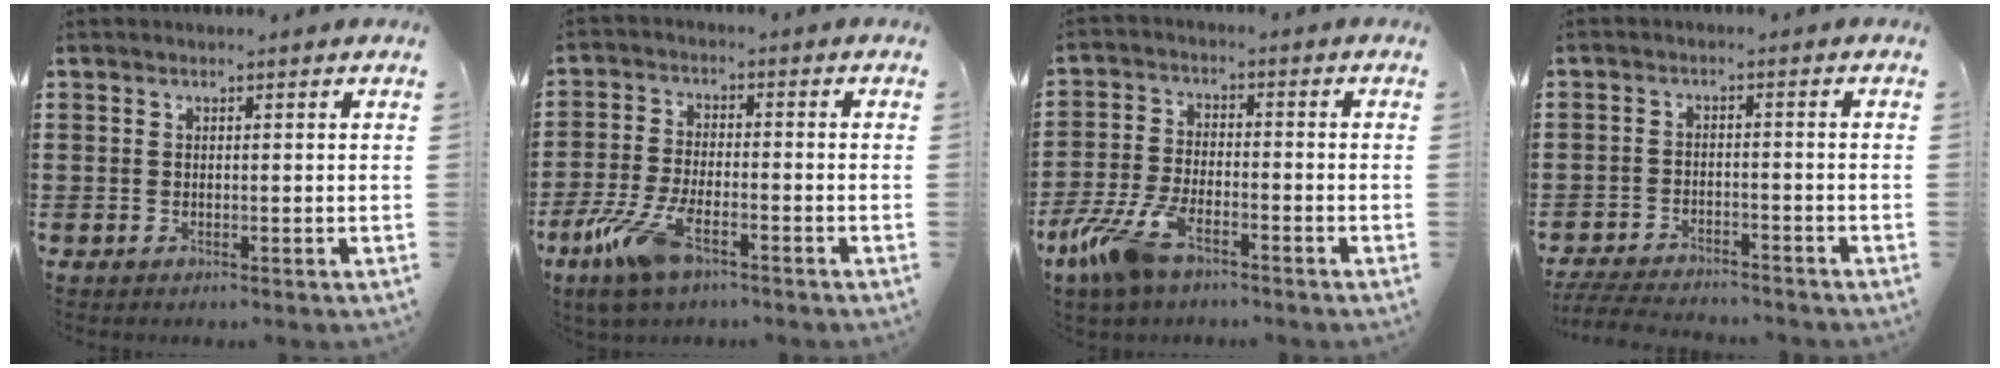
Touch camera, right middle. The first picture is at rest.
{"total": 8.9, "force": [-5.1, 2.9, 6.8], "torque": [-0.158, -0.011, -0.096]}
{"total": 8.5, "force": [-5.5, 2.8, 5.8], "torque": [-0.144, -0.010, -0.108]}
{"total": 4.4, "force": [-4.2, 0.4, 0.9], "torque": [-0.028, -0.003, -0.088]}